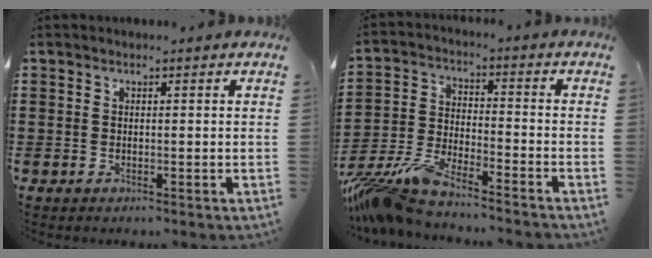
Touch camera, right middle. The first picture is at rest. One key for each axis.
{"total": 8.7, "fx": -8.0, "fy": 0.8, "fz": 3.2, "tx": -0.087, "ty": -0.004, "tz": -0.163}